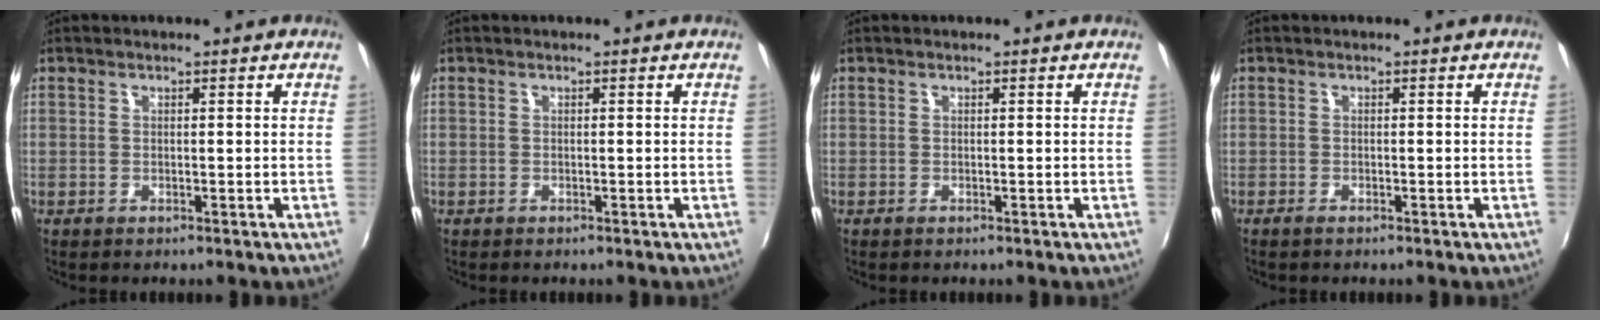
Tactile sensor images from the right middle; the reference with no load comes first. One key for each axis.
{"total": 0.0}
{"total": 0.0}
{"total": 1.1, "fx": -0.9, "fy": 0.3, "fz": 0.5, "tx": -0.010, "ty": -0.005, "tz": -0.018}